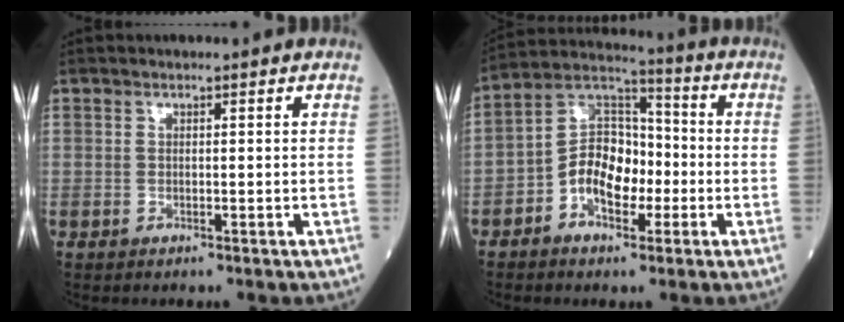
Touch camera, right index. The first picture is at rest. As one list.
[{"total": 10.4, "force": [-3.1, 6.3, 7.7], "torque": [-0.148, 0.032, -0.059]}]